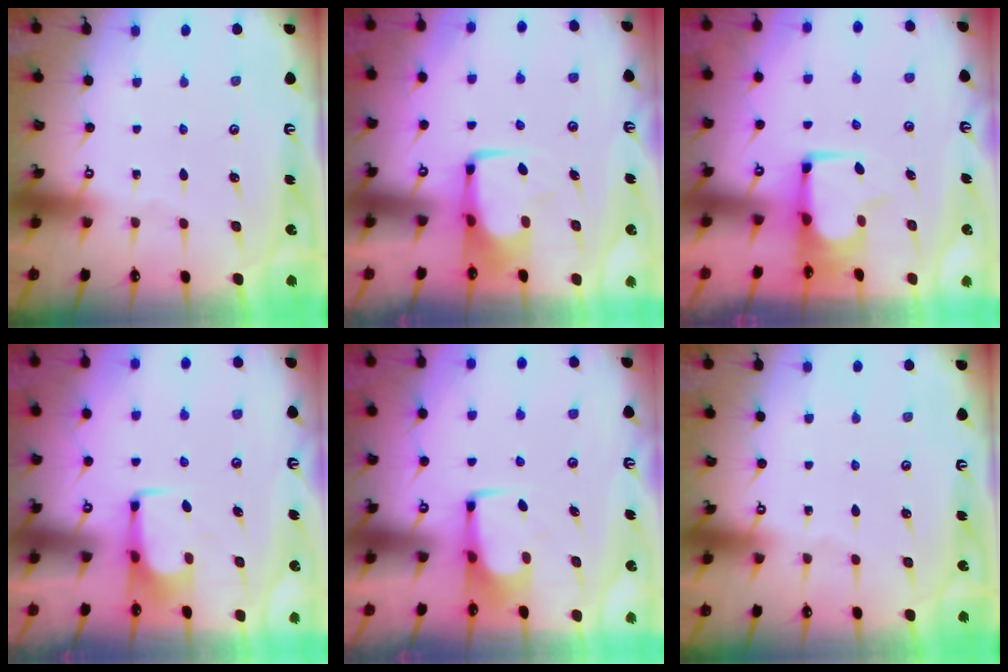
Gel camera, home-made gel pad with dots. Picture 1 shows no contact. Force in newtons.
{"total": 0.6, "press": 0.4, "slide": 0.4}
{"total": 6.0, "press": 6.0, "slide": 0.4}
{"total": 1.7, "press": 1.6, "slide": 0.5}
{"total": 1.9, "press": 1.7, "slide": 0.7}
{"total": 0.0}